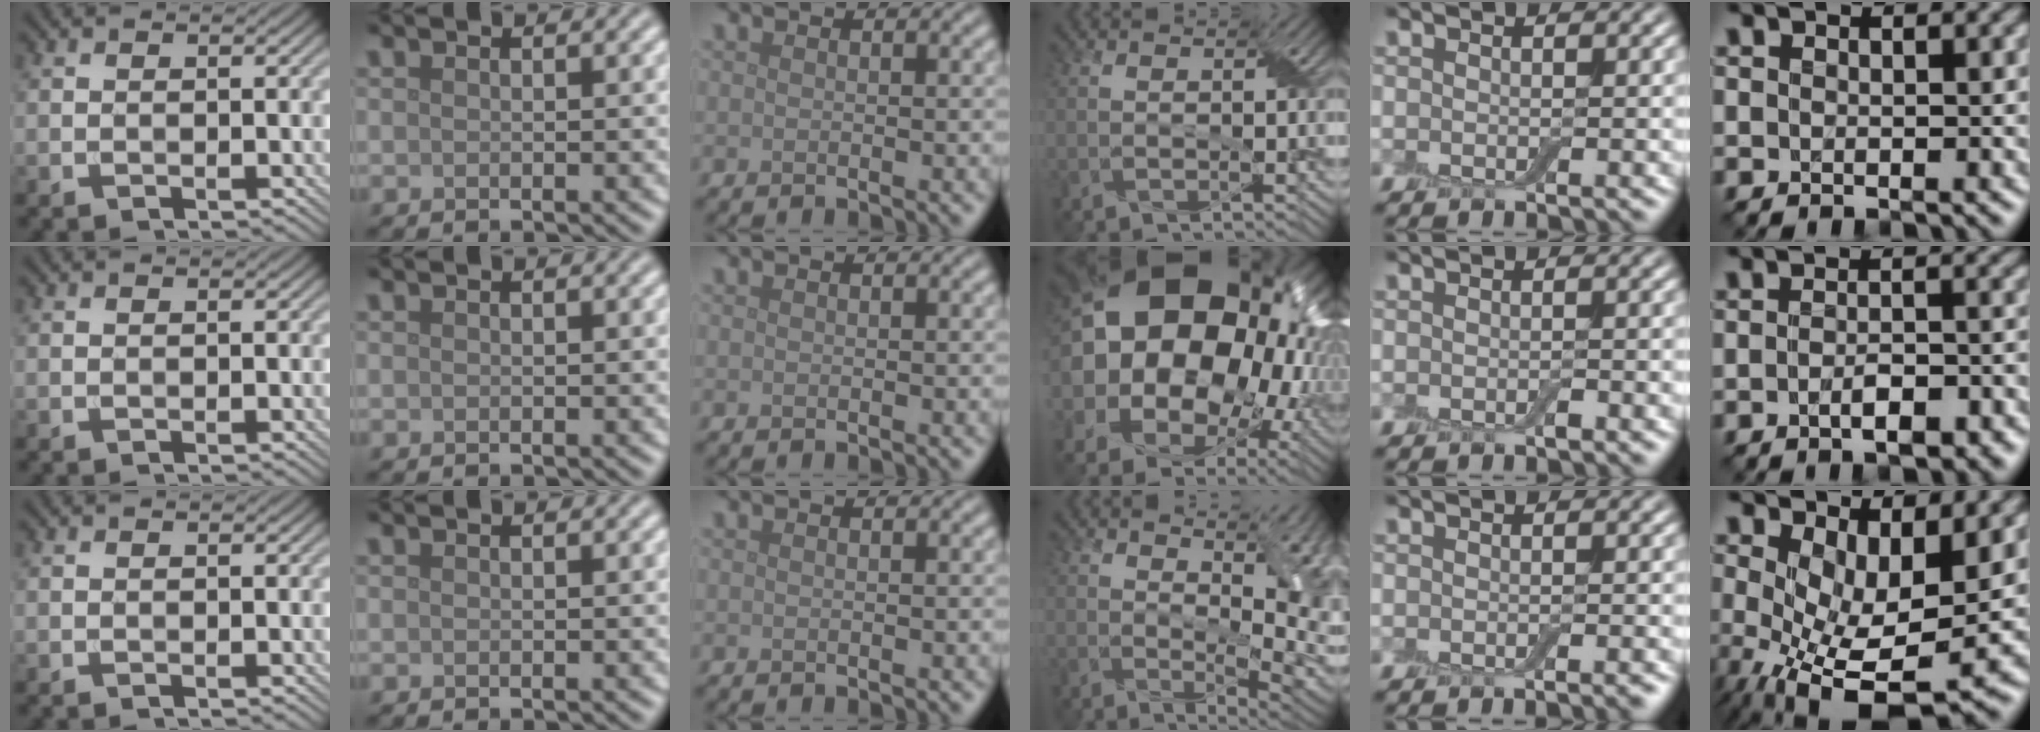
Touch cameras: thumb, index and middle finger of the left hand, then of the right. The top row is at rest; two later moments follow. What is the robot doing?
{"motion": "peel", "object": "aluminum foil"}